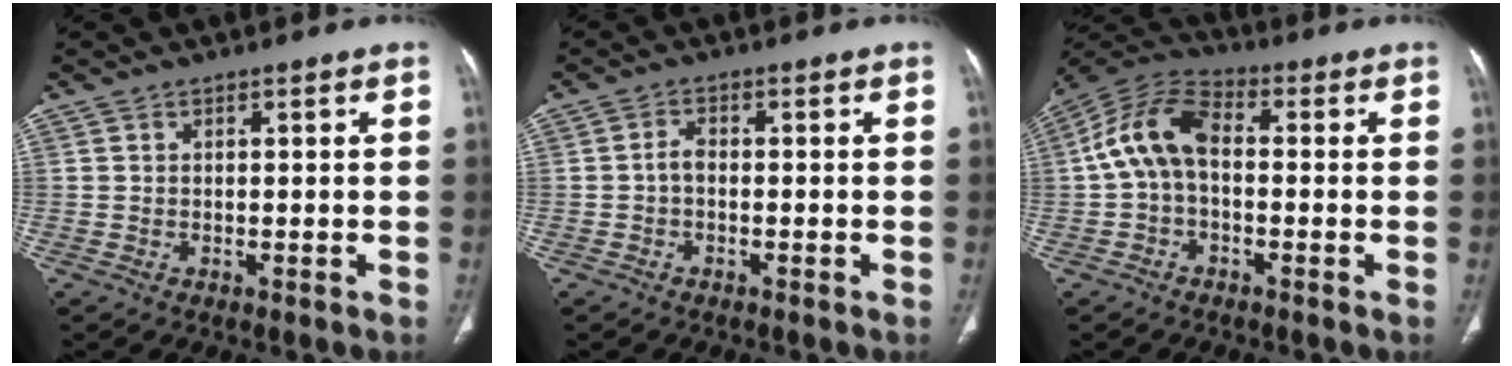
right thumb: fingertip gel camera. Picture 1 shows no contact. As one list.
[{"total": 1.9, "force": [-0.5, 1.1, 1.5], "torque": [-0.027, 0.008, -0.014]}, {"total": 10.7, "force": [0.0, 6.6, 8.4], "torque": [-0.163, 0.034, -0.012]}]